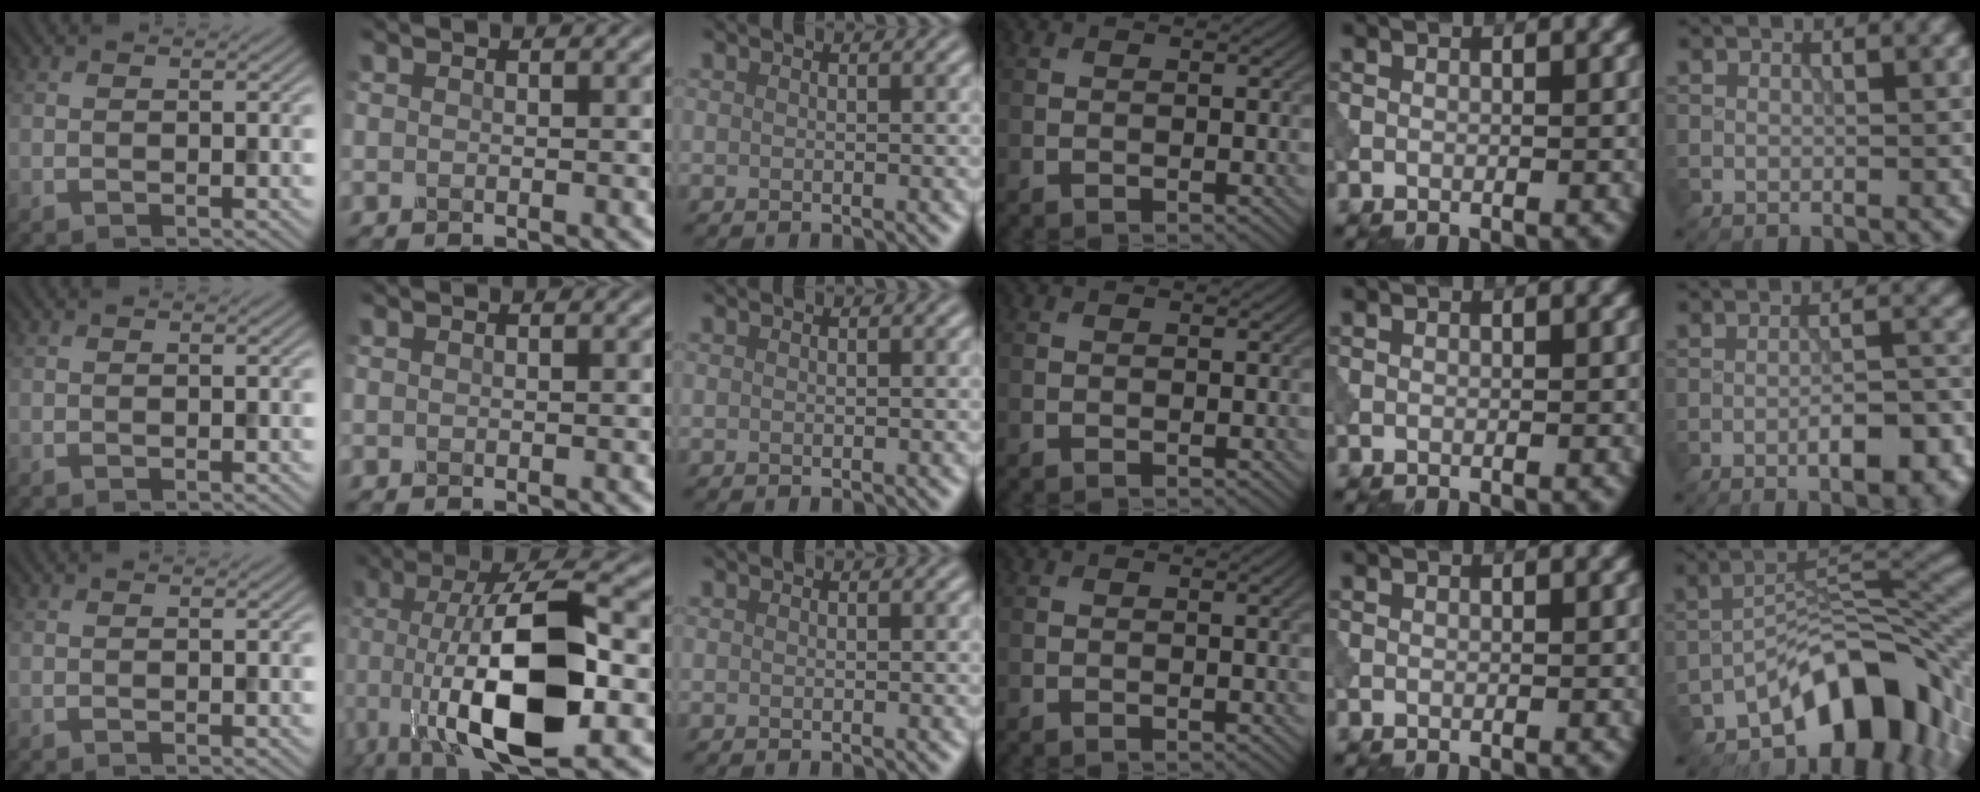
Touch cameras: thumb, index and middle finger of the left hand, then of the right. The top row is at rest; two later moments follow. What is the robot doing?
{"motion": "dispense", "object": "dispenser bottle"}